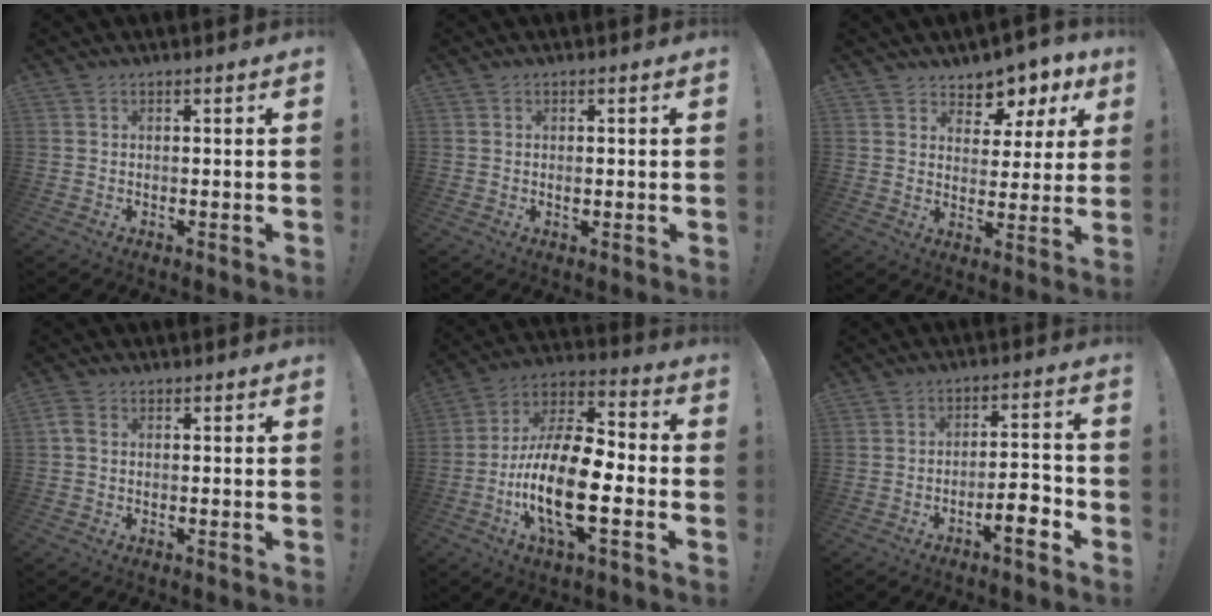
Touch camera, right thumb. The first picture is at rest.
{"total": 0.8, "force": [-0.2, 0.6, 0.6], "torque": [-0.006, 0.001, -0.004]}
{"total": 6.2, "force": [4.4, 4.2, 1.3], "torque": [-0.003, -0.047, 0.082]}
{"total": 2.1, "force": [0.2, 1.5, 1.4], "torque": [-0.032, 0.008, 0.006]}
{"total": 20.7, "force": [-5.7, 8.1, 18.2], "torque": [-0.354, 0.021, -0.096]}
{"total": 8.2, "force": [-4.6, 2.1, 6.5], "torque": [-0.081, 0.015, -0.080]}